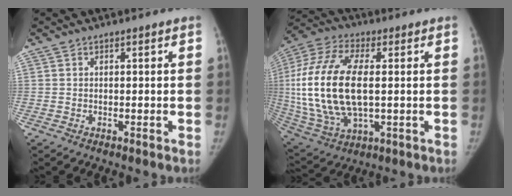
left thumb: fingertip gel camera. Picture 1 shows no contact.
{"total": 22.6, "force": [0.7, 11.5, 19.5], "torque": [-0.423, -0.001, 0.018]}